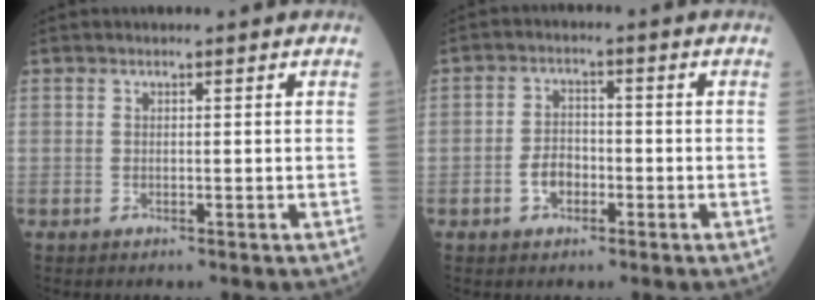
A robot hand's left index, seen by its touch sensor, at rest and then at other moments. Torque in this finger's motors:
{"motor_torque": [0.53, 0.00, 0.14, 0.06]}